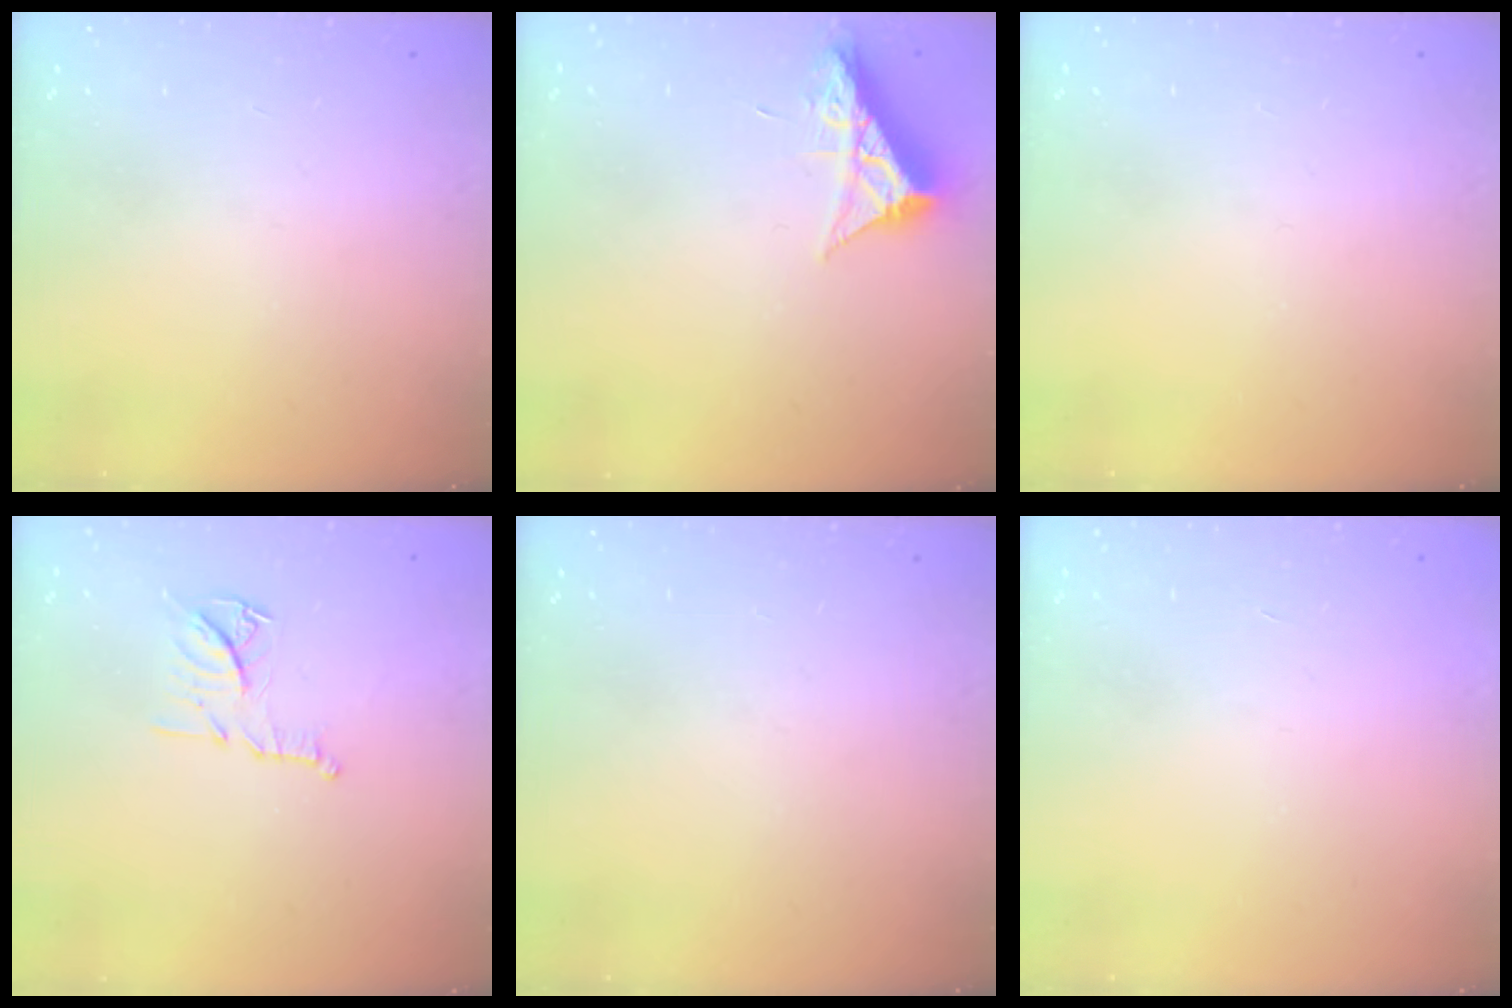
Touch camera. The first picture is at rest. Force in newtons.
{"total": 8.9, "press": 8.9, "slide": 0.3}
{"total": 0.0}
{"total": 11.0, "press": 11.0, "slide": 0.1}
{"total": 0.0}
{"total": 1.5, "press": 1.5, "slide": 0.1}